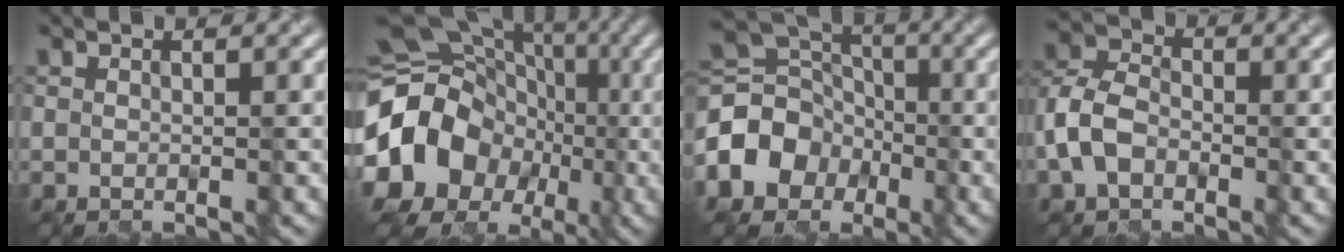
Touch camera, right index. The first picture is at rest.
{"total": 19.2, "force": [-2.6, 17.1, 8.2], "torque": [-0.176, -0.004, -0.072]}
{"total": 7.1, "force": [-2.6, 5.9, 3.0], "torque": [-0.058, 0.007, -0.067]}
{"total": 4.4, "force": [-1.6, 3.2, 2.5], "torque": [-0.058, 0.006, -0.041]}